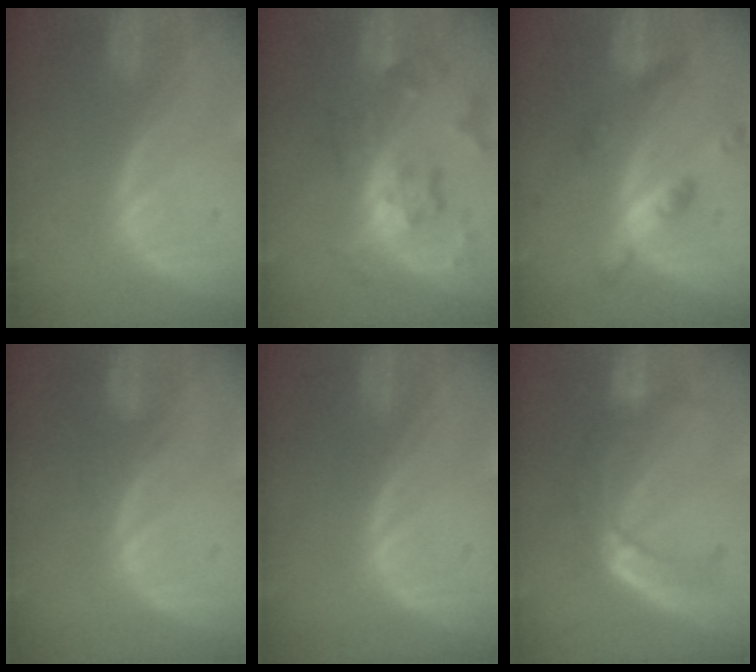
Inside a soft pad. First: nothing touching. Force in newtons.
{"total": 8.1, "press": 7.0, "slide": 4.0}
{"total": 5.7, "press": 5.6, "slide": 0.3}
{"total": 1.3, "press": 1.2, "slide": 0.4}
{"total": 0.0}
{"total": 8.0, "press": 6.7, "slide": 4.3}